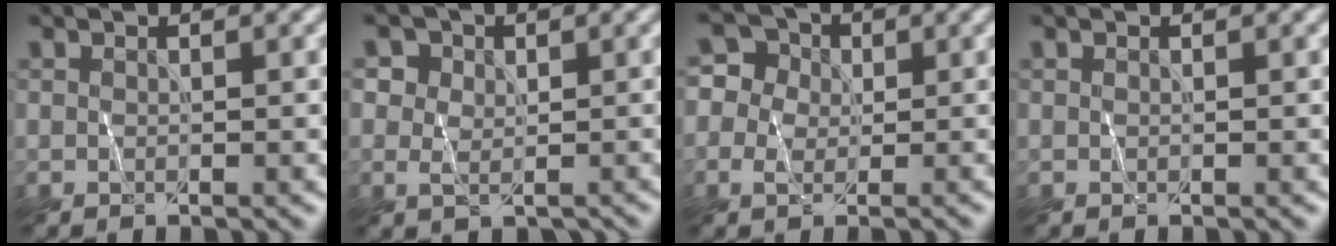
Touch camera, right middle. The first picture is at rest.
{"total": 3.3, "force": [1.1, 2.9, 1.3], "torque": [-0.019, 0.001, 0.008]}
{"total": 4.6, "force": [-0.1, 4.2, 1.8], "torque": [-0.009, 0.031, -0.030]}
{"total": 0.0}